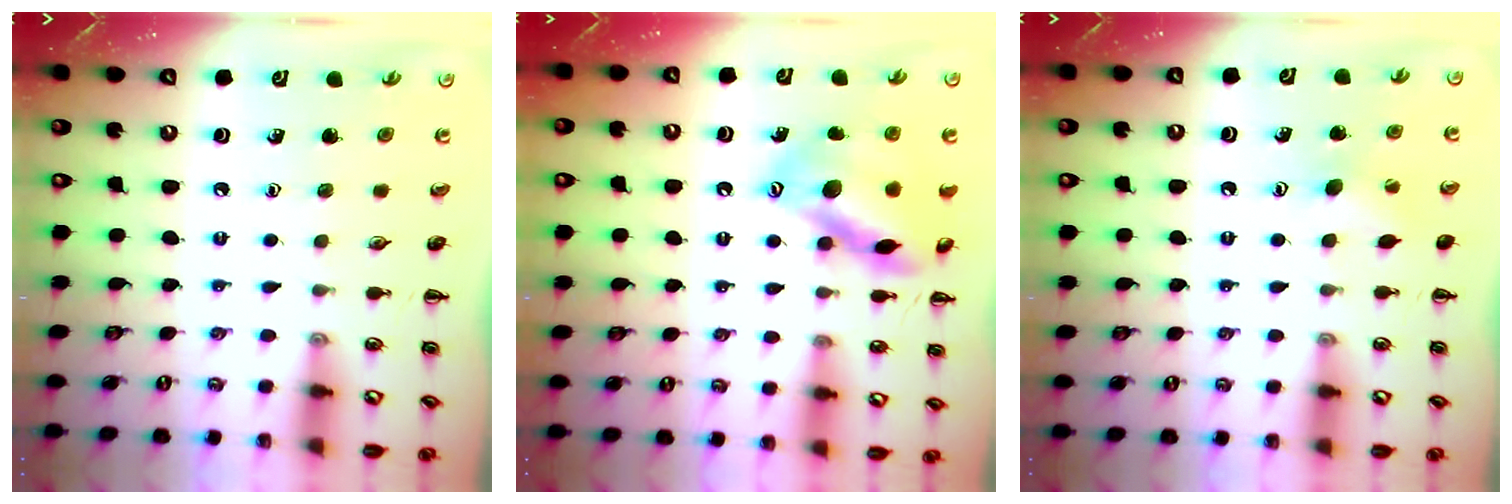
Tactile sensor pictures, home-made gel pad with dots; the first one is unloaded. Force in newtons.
{"total": 15.4, "press": 15.4, "slide": 0.9}
{"total": 6.2, "press": 6.0, "slide": 1.5}